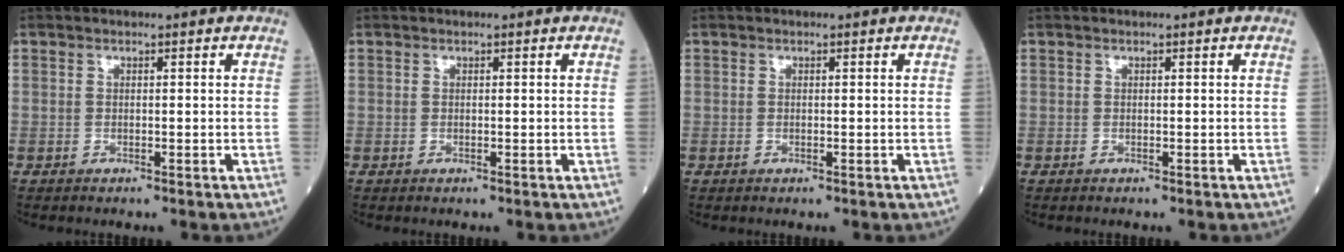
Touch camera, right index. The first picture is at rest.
{"total": 0.0}
{"total": 0.0}
{"total": 0.0}